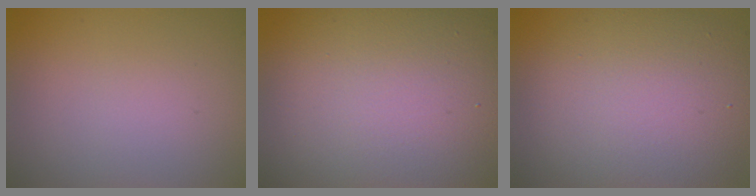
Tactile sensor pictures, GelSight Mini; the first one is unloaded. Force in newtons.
{"total": 13.8, "press": 13.8, "slide": 1.1}
{"total": 9.2, "press": 9.2, "slide": 0.5}